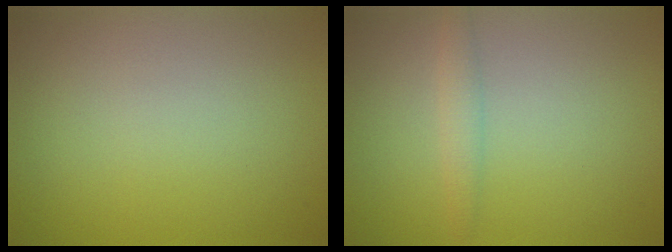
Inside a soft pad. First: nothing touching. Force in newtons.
{"total": 1.3, "press": 1.3, "slide": 0.1}